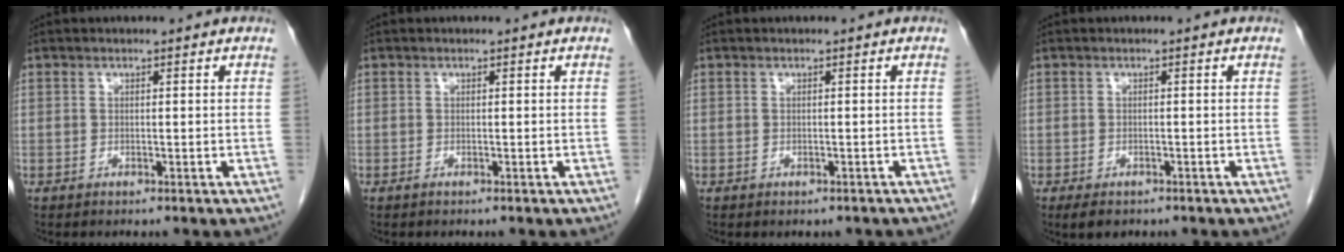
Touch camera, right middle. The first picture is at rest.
{"total": 0.0}
{"total": 1.9, "force": [-1.5, 0.9, 0.7], "torque": [-0.008, -0.001, -0.014]}
{"total": 3.1, "force": [-2.1, 1.6, 1.5], "torque": [-0.019, -0.002, -0.026]}